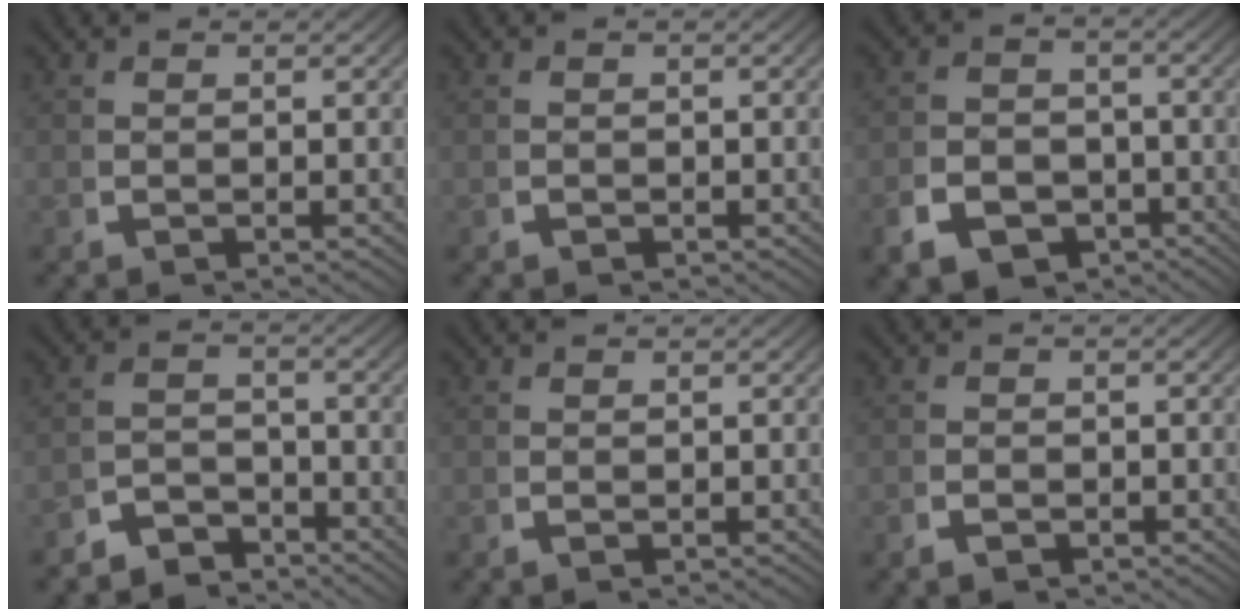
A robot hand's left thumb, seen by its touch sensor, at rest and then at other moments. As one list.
[{"total": 0.6, "force": [-0.4, 0.4, 0.2], "torque": [-0.005, -0.003, -0.007]}, {"total": 8.6, "force": [-3.8, 6.7, 3.8], "torque": [-0.068, -0.035, -0.052]}, {"total": 5.0, "force": [-3.8, 2.9, 1.3], "torque": [0.000, -0.020, -0.067]}, {"total": 0.6, "force": [0.0, 0.4, 0.4], "torque": [-0.010, -0.002, 0.000]}, {"total": 1.4, "force": [-0.8, 0.9, 0.7], "torque": [-0.013, -0.003, -0.015]}]